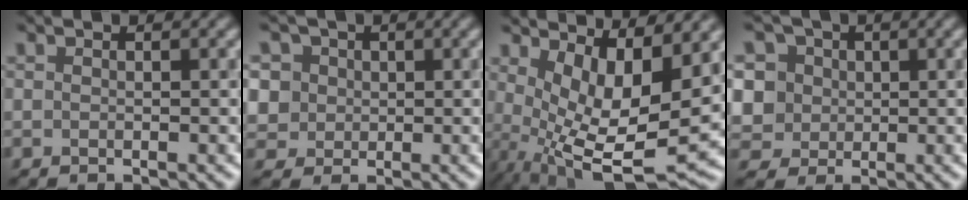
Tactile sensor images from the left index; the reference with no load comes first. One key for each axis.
{"total": 5.8, "fx": 2.1, "fy": 5.0, "fz": 1.9, "tx": -0.038, "ty": 0.023, "tz": 0.017}
{"total": 8.7, "fx": 1.6, "fy": 3.0, "fz": 8.0, "tx": -0.152, "ty": -0.024, "tz": 0.039}
{"total": 7.9, "fx": 2.9, "fy": 6.7, "fz": 3.0, "tx": -0.060, "ty": 0.026, "tz": 0.025}